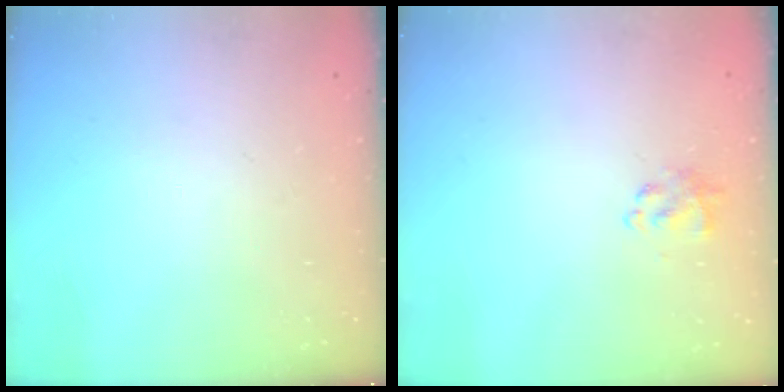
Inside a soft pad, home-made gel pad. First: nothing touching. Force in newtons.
{"total": 1.2, "press": 1.0, "slide": 0.6}